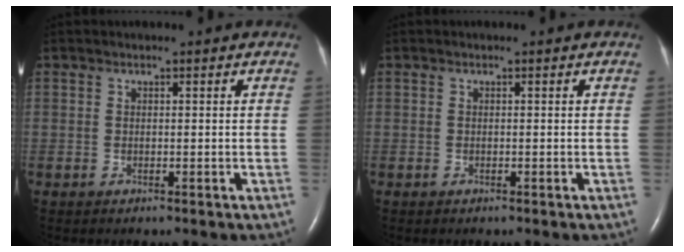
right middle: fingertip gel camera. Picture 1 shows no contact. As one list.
[{"total": 0.0}]